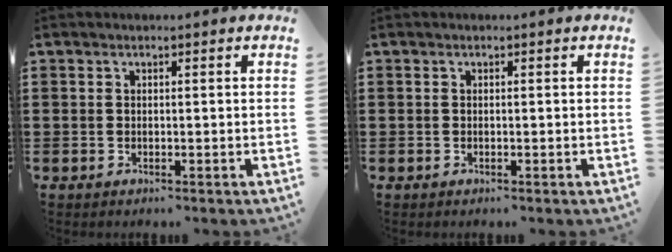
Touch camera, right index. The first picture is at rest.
{"total": 0.0}